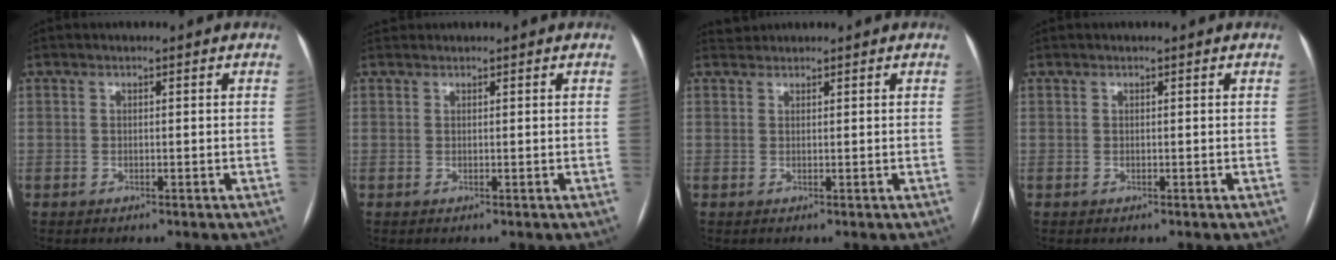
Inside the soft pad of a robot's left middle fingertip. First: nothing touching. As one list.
[{"total": 0.9, "force": [0.8, 0.2, -0.1], "torque": [-0.006, 0.018, 0.019]}, {"total": 1.3, "force": [1.2, 0.1, -0.4], "torque": [-0.003, 0.013, 0.025]}, {"total": 0.0}]